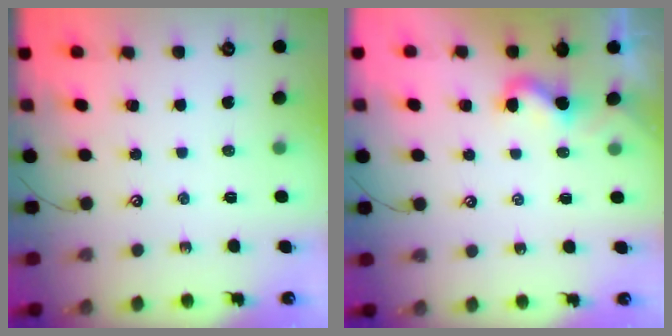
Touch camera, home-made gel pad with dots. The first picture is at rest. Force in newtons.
{"total": 2.8, "press": 2.8, "slide": 0.4}